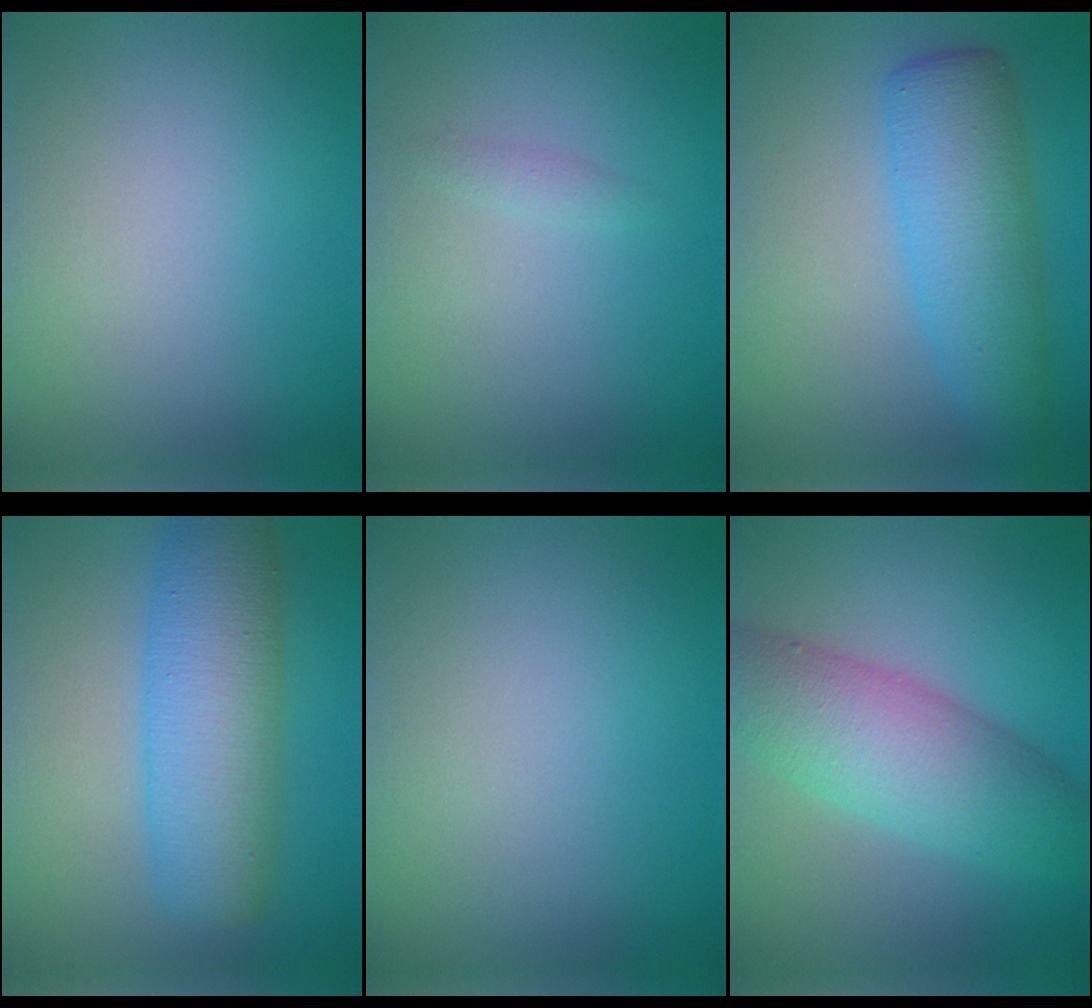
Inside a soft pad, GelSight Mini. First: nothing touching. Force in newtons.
{"total": 0.7, "press": 0.7, "slide": 0.0}
{"total": 6.1, "press": 6.1, "slide": 0.2}
{"total": 7.4, "press": 7.4, "slide": 0.1}
{"total": 0.0}
{"total": 7.3, "press": 7.3, "slide": 0.2}